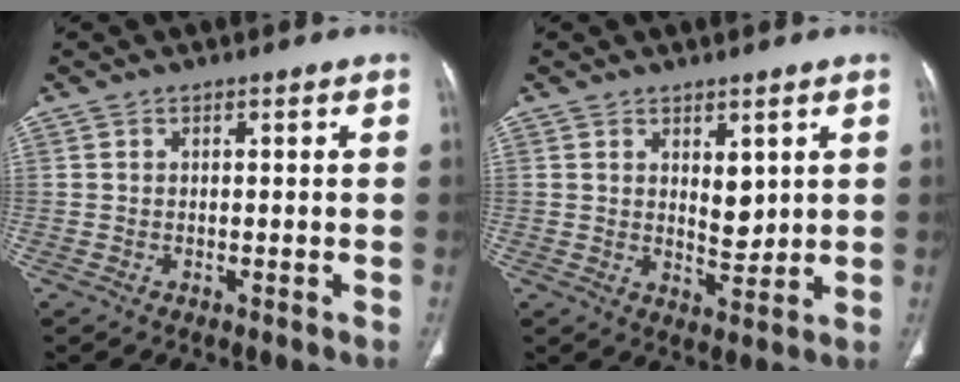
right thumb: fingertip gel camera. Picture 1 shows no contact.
{"total": 4.8, "force": [1.8, 2.4, 3.8], "torque": [-0.048, -0.022, 0.036]}